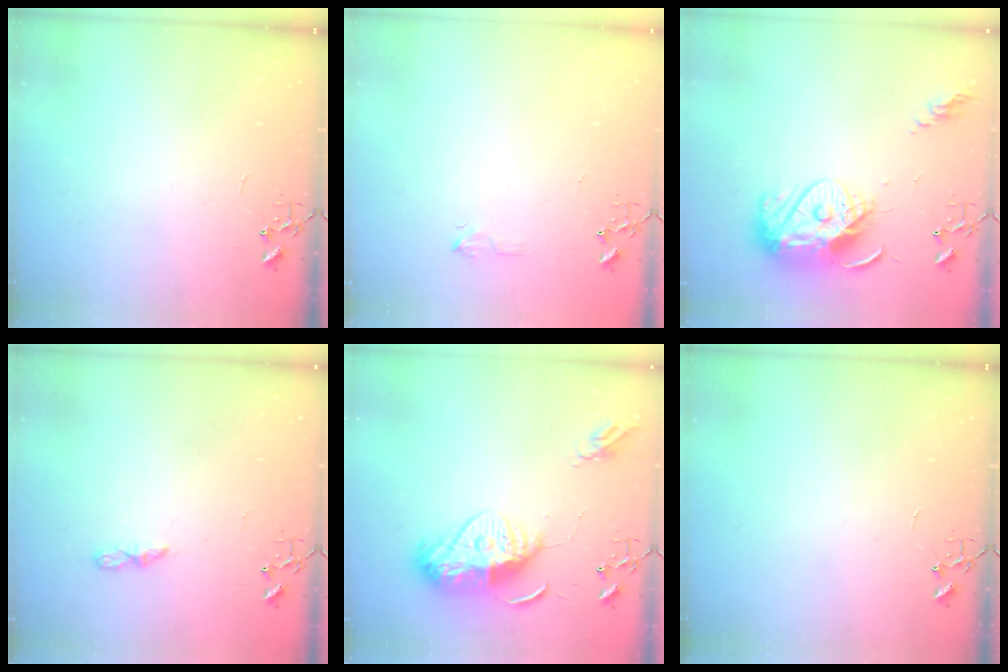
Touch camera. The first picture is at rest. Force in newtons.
{"total": 5.5, "press": 5.4, "slide": 0.8}
{"total": 15.1, "press": 15.0, "slide": 1.1}
{"total": 5.5, "press": 5.4, "slide": 0.4}
{"total": 14.4, "press": 14.3, "slide": 1.2}
{"total": 0.0}